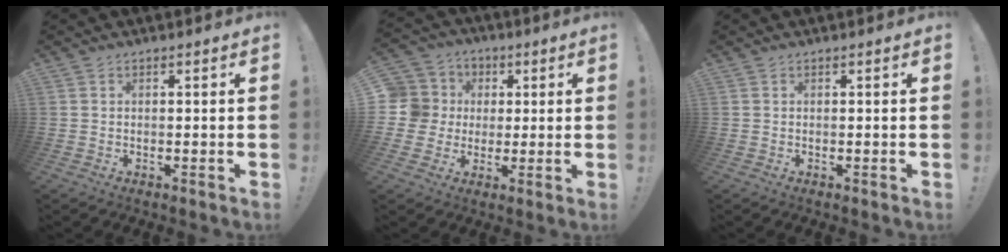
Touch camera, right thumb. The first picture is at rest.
{"total": 10.3, "force": [1.0, 9.9, 2.8], "torque": [-0.057, 0.003, 0.024]}
{"total": 0.0}